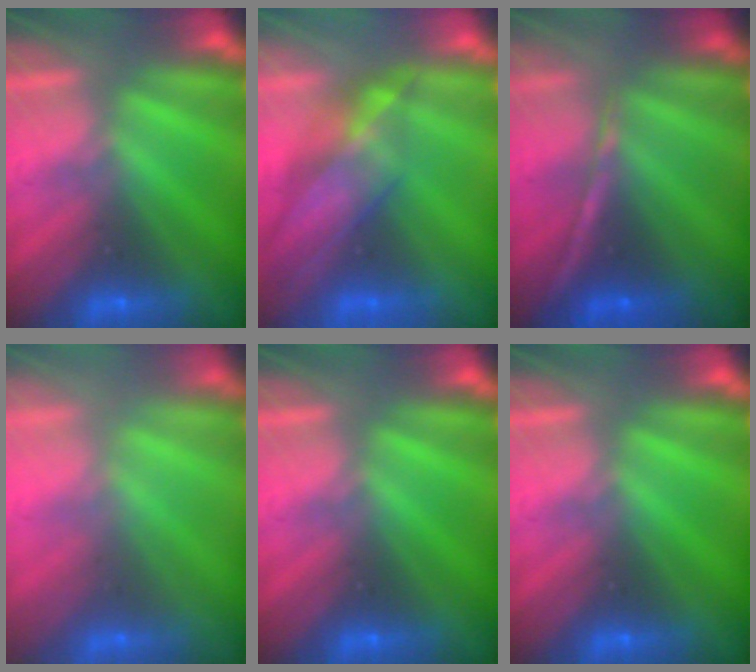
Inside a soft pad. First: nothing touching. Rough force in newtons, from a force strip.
{"total": 4.1}
{"total": 1.3}
{"total": 2.6}
{"total": 0.0}
{"total": 0.0}